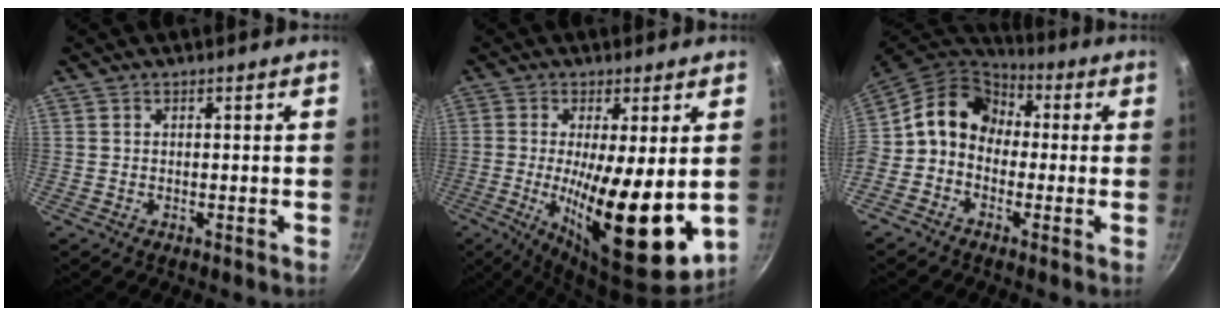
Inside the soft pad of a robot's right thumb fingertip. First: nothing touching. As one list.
[{"total": 17.4, "force": [-1.0, 5.0, 16.6], "torque": [-0.263, -0.024, -0.010]}, {"total": 14.6, "force": [0.7, 11.6, 8.8], "torque": [-0.137, 0.050, -0.015]}]